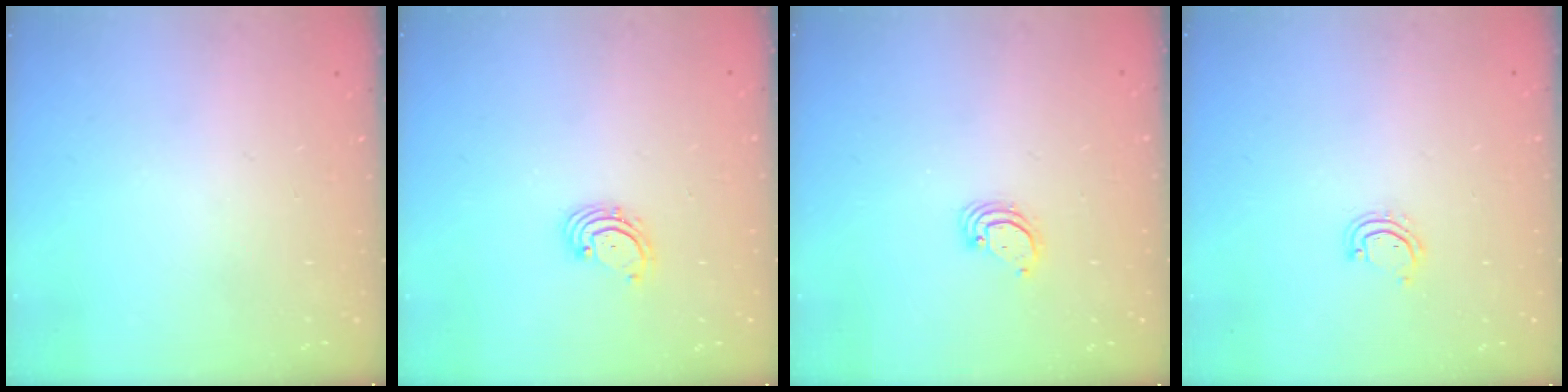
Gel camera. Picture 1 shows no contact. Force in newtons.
{"total": 1.8, "press": 1.7, "slide": 0.7}
{"total": 2.9, "press": 2.9, "slide": 0.3}
{"total": 4.0, "press": 4.0, "slide": 0.3}